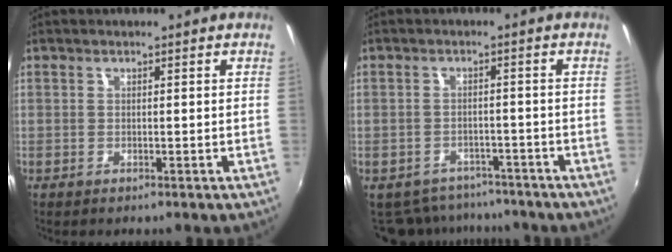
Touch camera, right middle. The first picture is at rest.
{"total": 8.6, "force": [-7.3, 4.3, 1.6], "torque": [-0.049, -0.004, -0.100]}